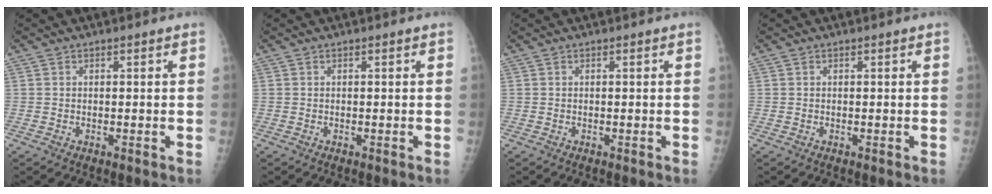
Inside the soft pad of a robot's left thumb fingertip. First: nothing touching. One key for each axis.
{"total": 0.0}
{"total": 0.0}
{"total": 0.0}